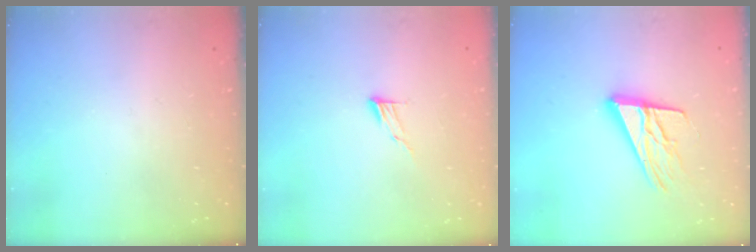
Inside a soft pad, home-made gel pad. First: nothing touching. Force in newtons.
{"total": 6.1, "press": 6.1, "slide": 0.5}
{"total": 15.9, "press": 15.6, "slide": 2.7}